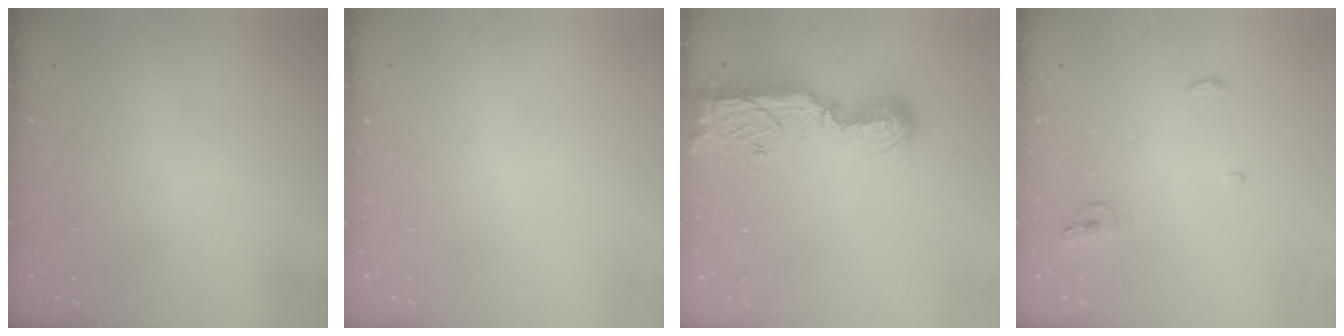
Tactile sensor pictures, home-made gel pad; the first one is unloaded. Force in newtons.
{"total": 0.0}
{"total": 11.5, "press": 11.4, "slide": 1.2}
{"total": 6.4, "press": 6.3, "slide": 1.5}